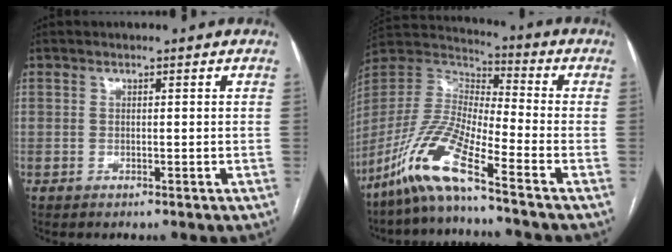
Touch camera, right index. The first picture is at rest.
{"total": 13.1, "force": [-8.8, 0.3, 9.7], "torque": [-0.212, -0.012, -0.177]}